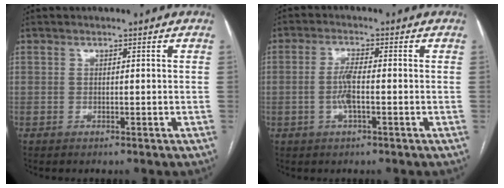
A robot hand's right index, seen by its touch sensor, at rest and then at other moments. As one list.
[{"total": 3.8, "force": [-0.8, 0.5, 3.7], "torque": [-0.081, 0.000, -0.016]}]